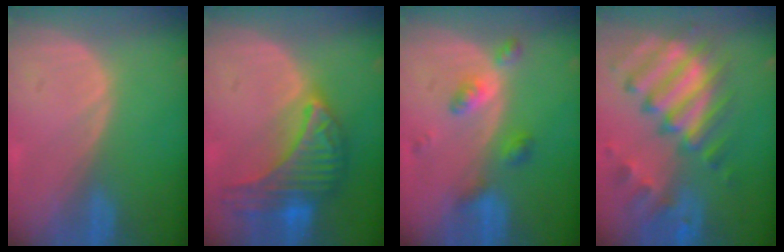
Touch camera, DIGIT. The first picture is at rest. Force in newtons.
{"total": 9.8, "press": 9.8, "slide": 0.5}
{"total": 4.5, "press": 4.5, "slide": 0.0}
{"total": 11.6, "press": 10.1, "slide": 5.7}